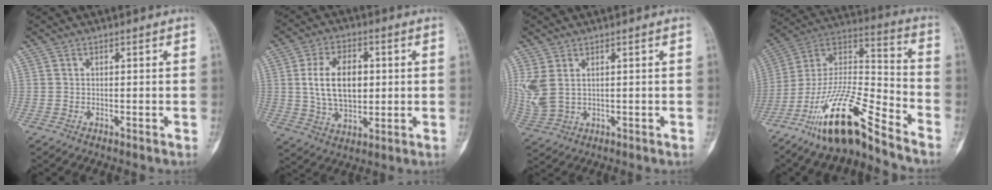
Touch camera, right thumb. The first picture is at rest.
{"total": 12.5, "force": [1.5, 7.8, 9.7], "torque": [-0.148, -0.001, 0.031]}
{"total": 6.3, "force": [1.8, 3.9, 4.6], "torque": [-0.116, -0.001, 0.050]}
{"total": 19.0, "force": [-13.5, 4.4, 12.7], "torque": [-0.240, 0.084, -0.249]}